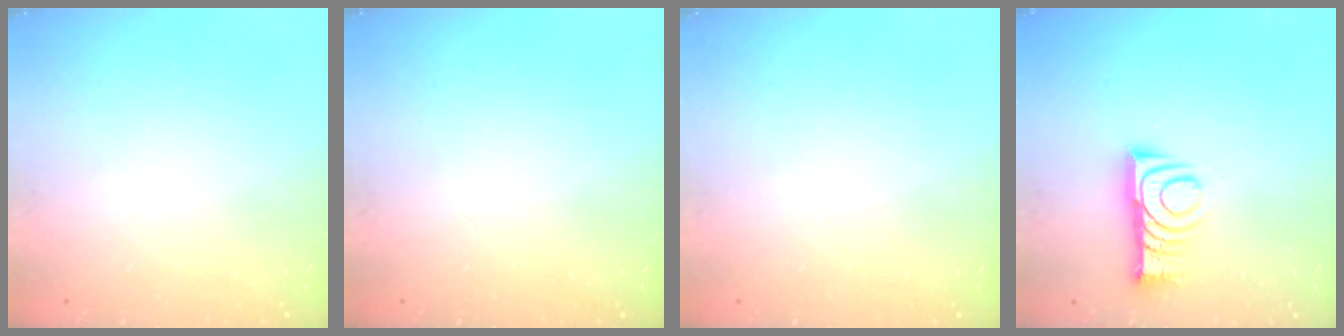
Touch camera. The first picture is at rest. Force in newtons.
{"total": 0.0}
{"total": 0.0}
{"total": 9.6, "press": 9.6, "slide": 0.1}